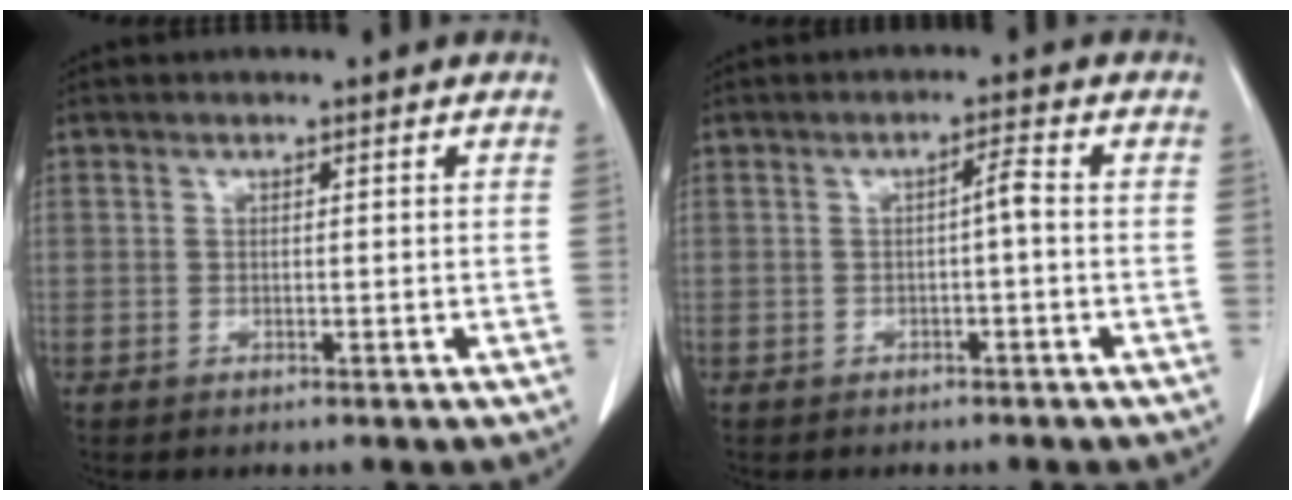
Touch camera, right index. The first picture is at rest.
{"total": 1.9, "force": [-0.4, 0.1, 1.9], "torque": [-0.027, 0.004, -0.007]}